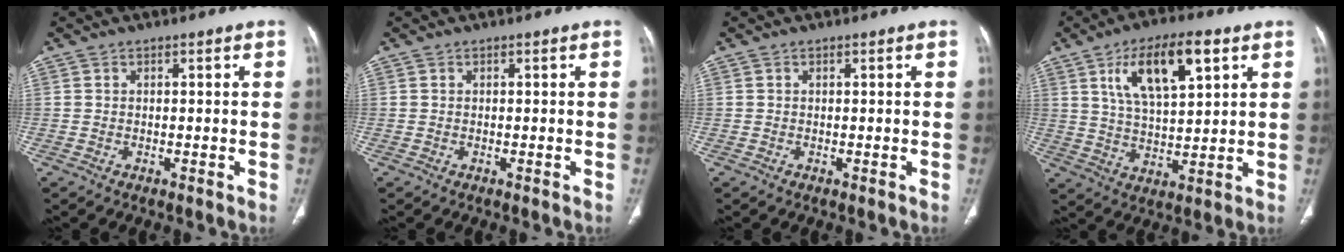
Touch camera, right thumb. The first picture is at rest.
{"total": 0.0}
{"total": 0.0}
{"total": 13.9, "force": [6.1, 5.5, 11.3], "torque": [-0.178, -0.012, 0.111]}